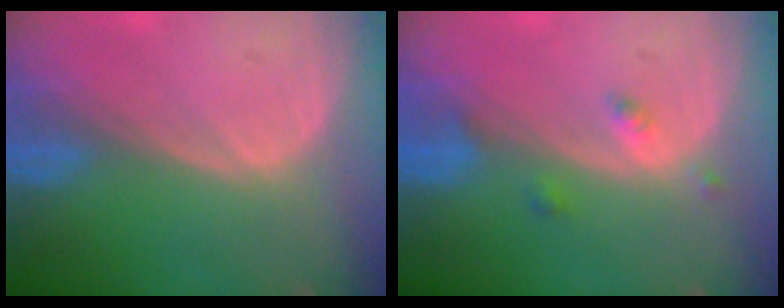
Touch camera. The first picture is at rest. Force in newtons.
{"total": 2.1, "press": 2.1, "slide": 0.2}